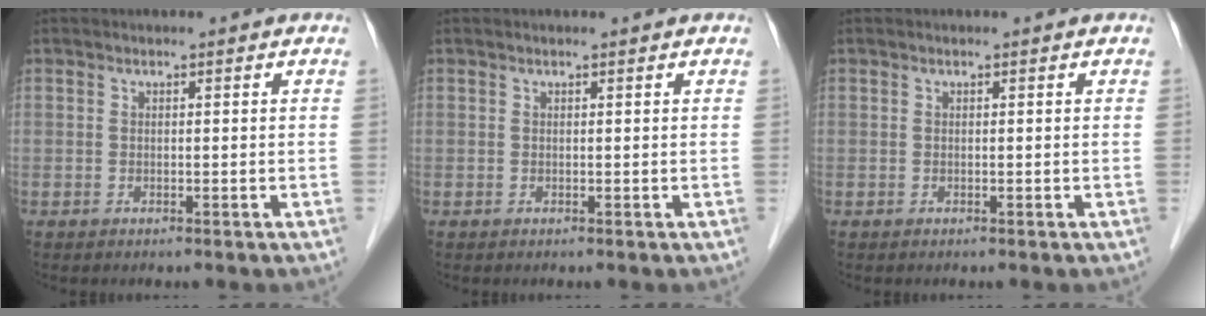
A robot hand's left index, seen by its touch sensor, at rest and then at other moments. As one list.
[{"total": 0.0}, {"total": 0.0}]